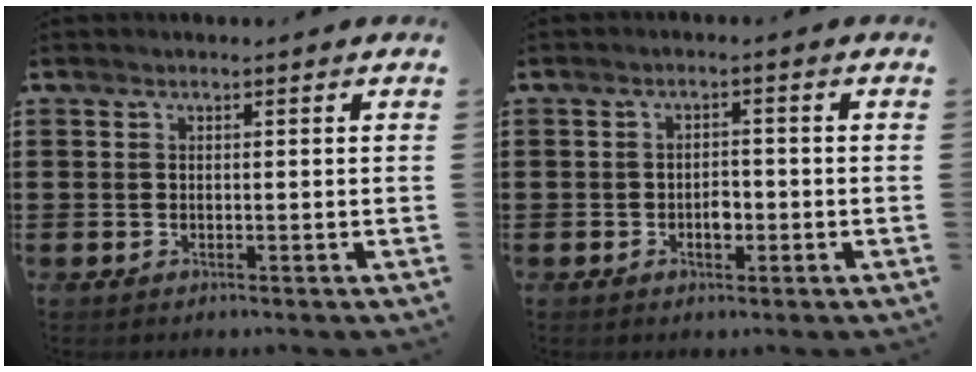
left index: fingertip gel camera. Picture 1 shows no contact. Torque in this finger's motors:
{"motor_torque": [0.05, 0.05, 0.03, 0.04]}